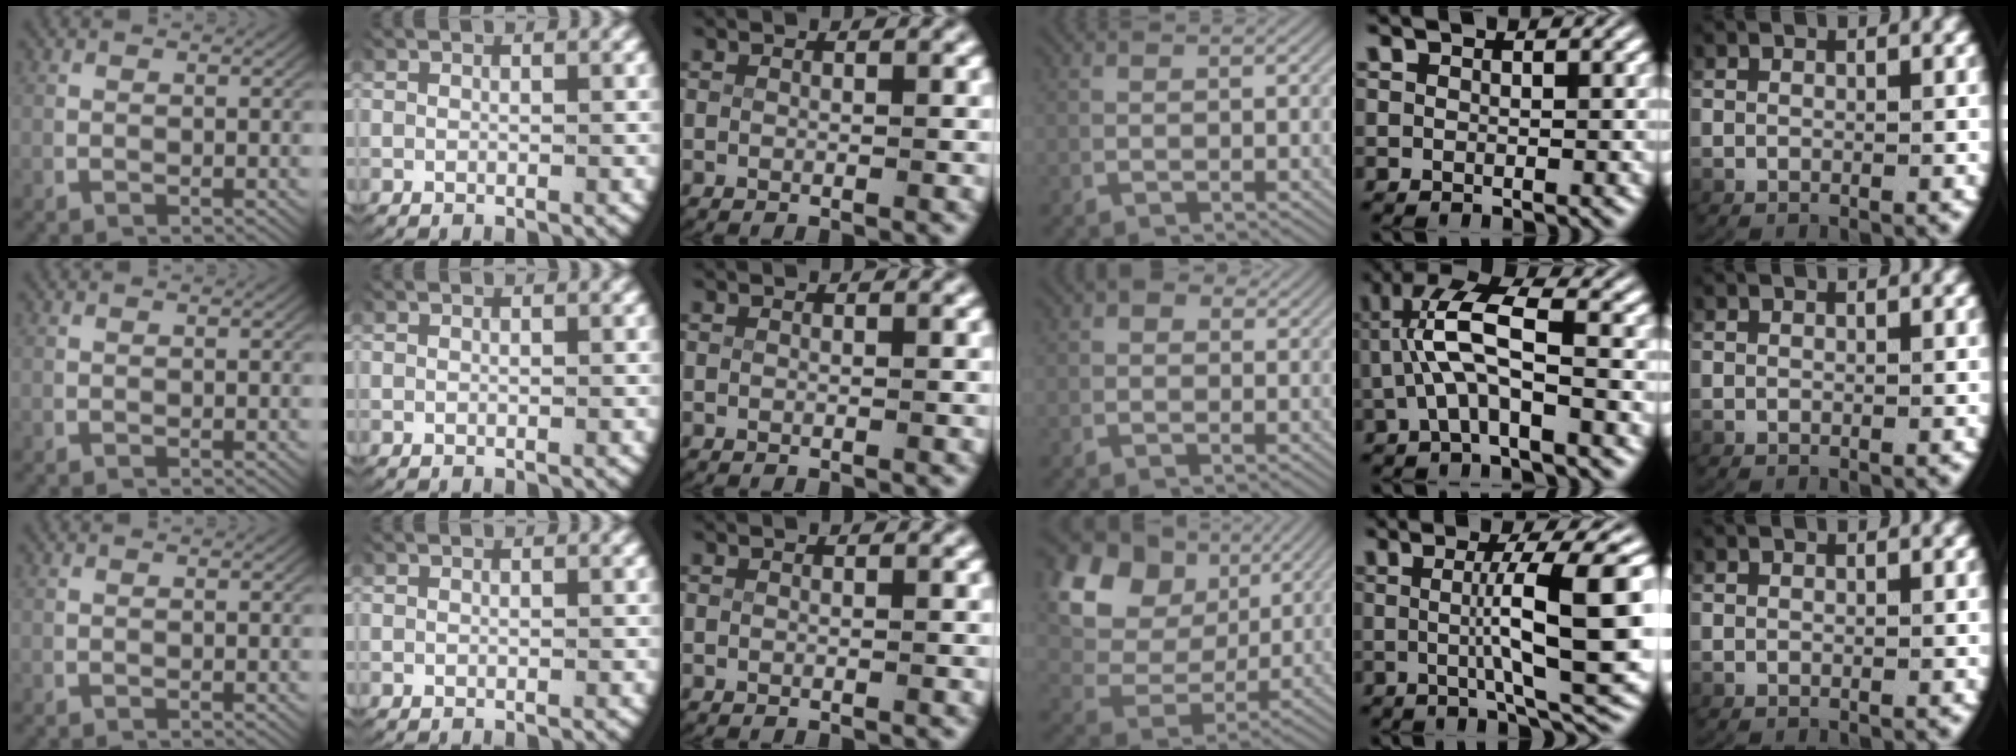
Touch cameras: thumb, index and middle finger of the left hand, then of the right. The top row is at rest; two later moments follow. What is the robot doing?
{"motion": "lift_and_place", "object": "key"}